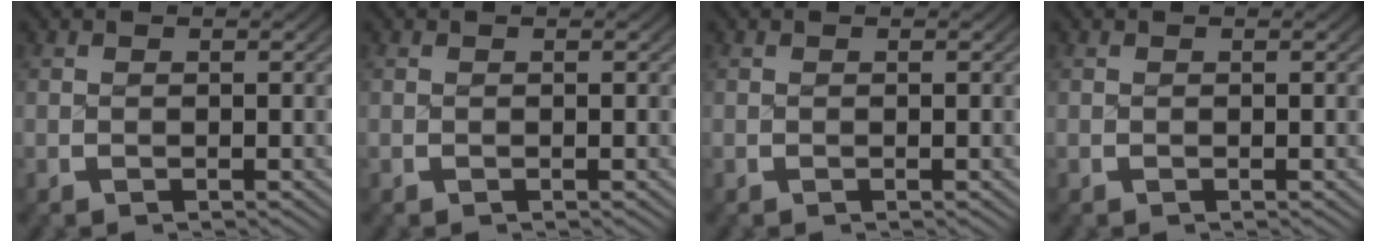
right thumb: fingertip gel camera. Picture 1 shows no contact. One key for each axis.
{"total": 0.0}
{"total": 0.0}
{"total": 0.0}